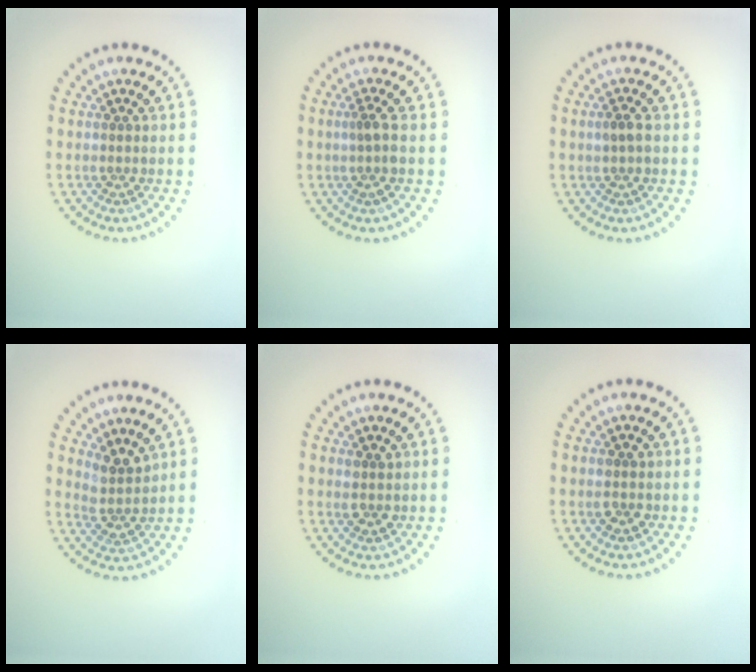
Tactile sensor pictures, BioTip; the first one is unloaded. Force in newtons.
{"total": 1.4, "press": 1.1, "slide": 0.9}
{"total": 1.3, "press": 1.2, "slide": 0.3}
{"total": 2.6, "press": 1.9, "slide": 1.7}
{"total": 1.6, "press": 1.4, "slide": 0.6}
{"total": 1.4, "press": 1.4, "slide": 0.3}